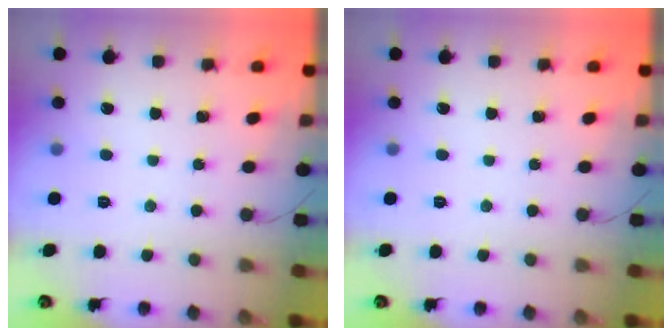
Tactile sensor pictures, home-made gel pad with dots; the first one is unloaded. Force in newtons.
{"total": 0.0}